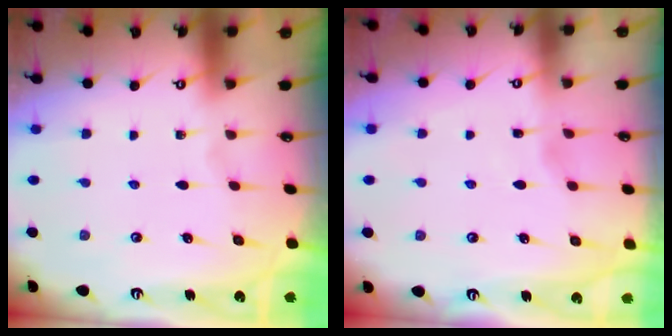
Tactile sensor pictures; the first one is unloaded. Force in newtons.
{"total": 2.9, "press": 2.9, "slide": 0.4}